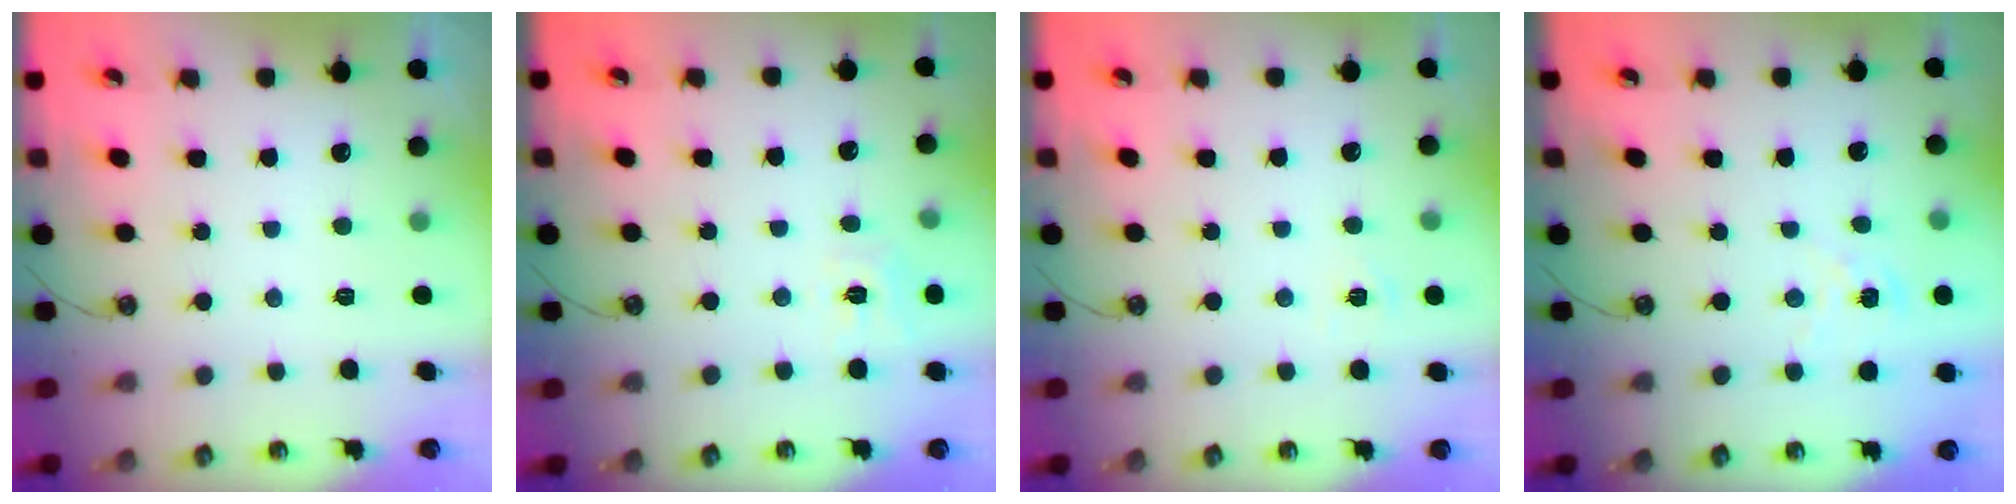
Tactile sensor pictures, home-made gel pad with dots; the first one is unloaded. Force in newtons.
{"total": 7.3, "press": 7.3, "slide": 0.5}
{"total": 3.6, "press": 3.6, "slide": 0.4}
{"total": 1.9, "press": 1.9, "slide": 0.2}